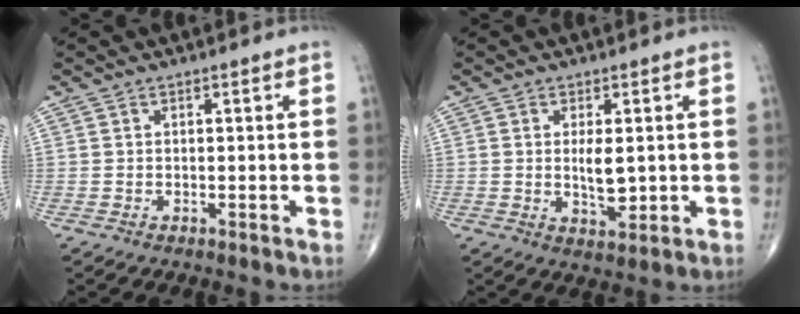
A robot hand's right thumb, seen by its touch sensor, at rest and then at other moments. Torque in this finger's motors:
{"motor_torque": [2.54, 2.47, 1.38, 0.12, 0.51]}